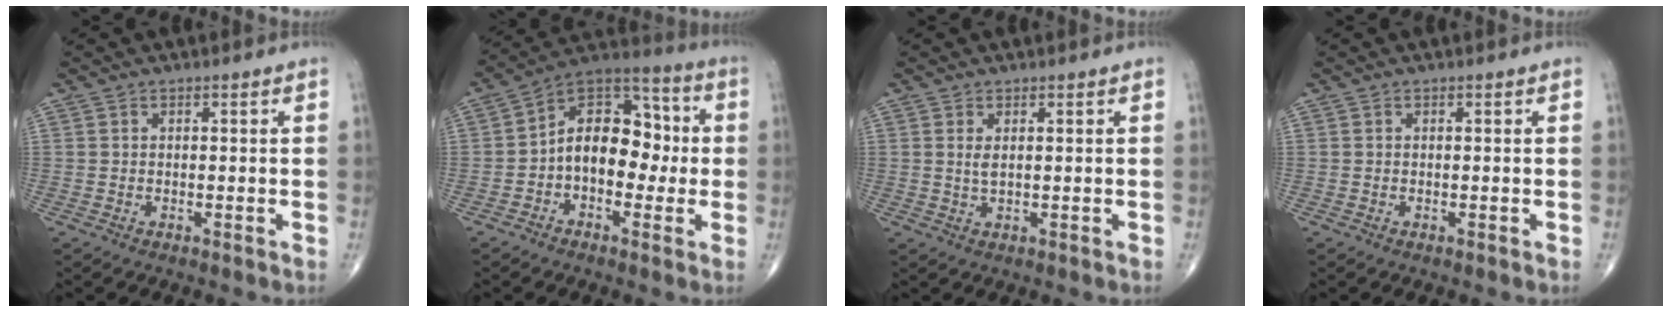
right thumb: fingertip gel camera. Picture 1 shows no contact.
{"total": 14.2, "force": [-1.0, 9.4, 10.5], "torque": [-0.126, 0.046, -0.030]}
{"total": 1.7, "force": [0.5, 0.6, 1.5], "torque": [-0.033, -0.004, 0.015]}
{"total": 0.0}